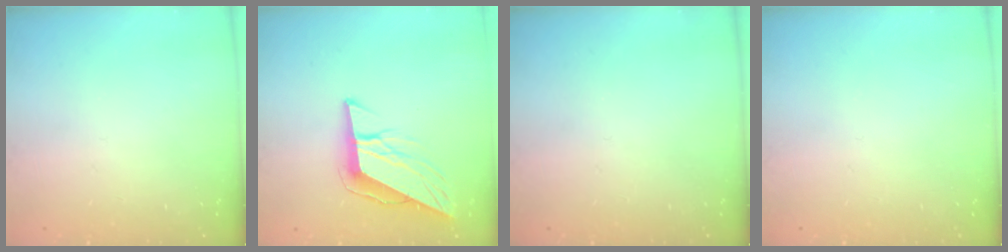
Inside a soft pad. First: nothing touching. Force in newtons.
{"total": 10.2, "press": 10.2, "slide": 0.6}
{"total": 0.0}
{"total": 0.0}